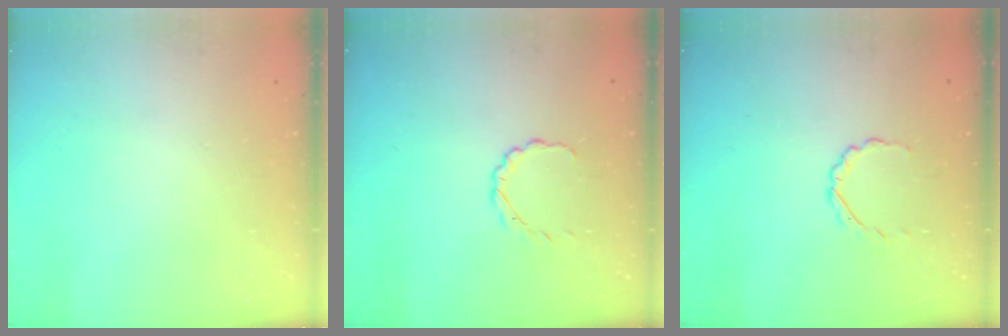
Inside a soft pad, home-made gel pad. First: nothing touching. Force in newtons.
{"total": 2.4, "press": 2.2, "slide": 0.9}
{"total": 2.0, "press": 1.8, "slide": 0.7}